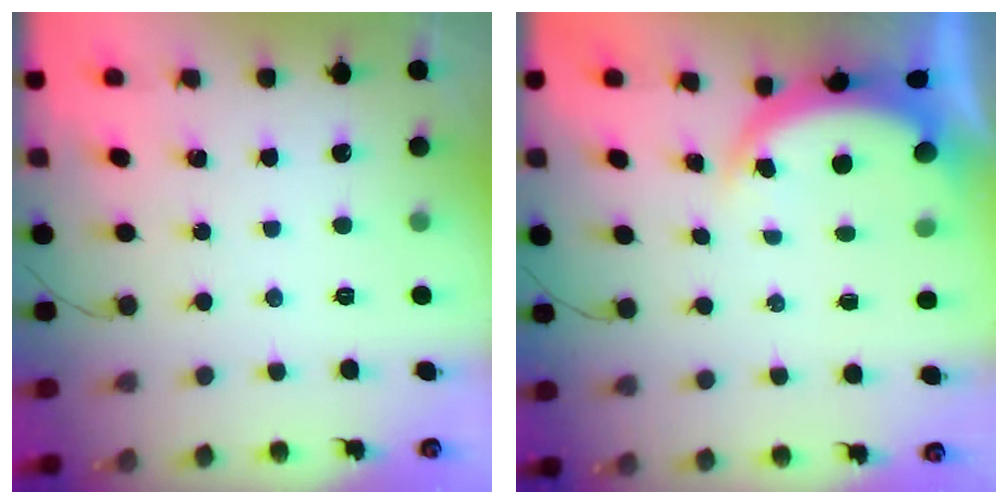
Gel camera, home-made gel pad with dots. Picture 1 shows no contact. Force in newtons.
{"total": 4.9, "press": 4.7, "slide": 1.3}